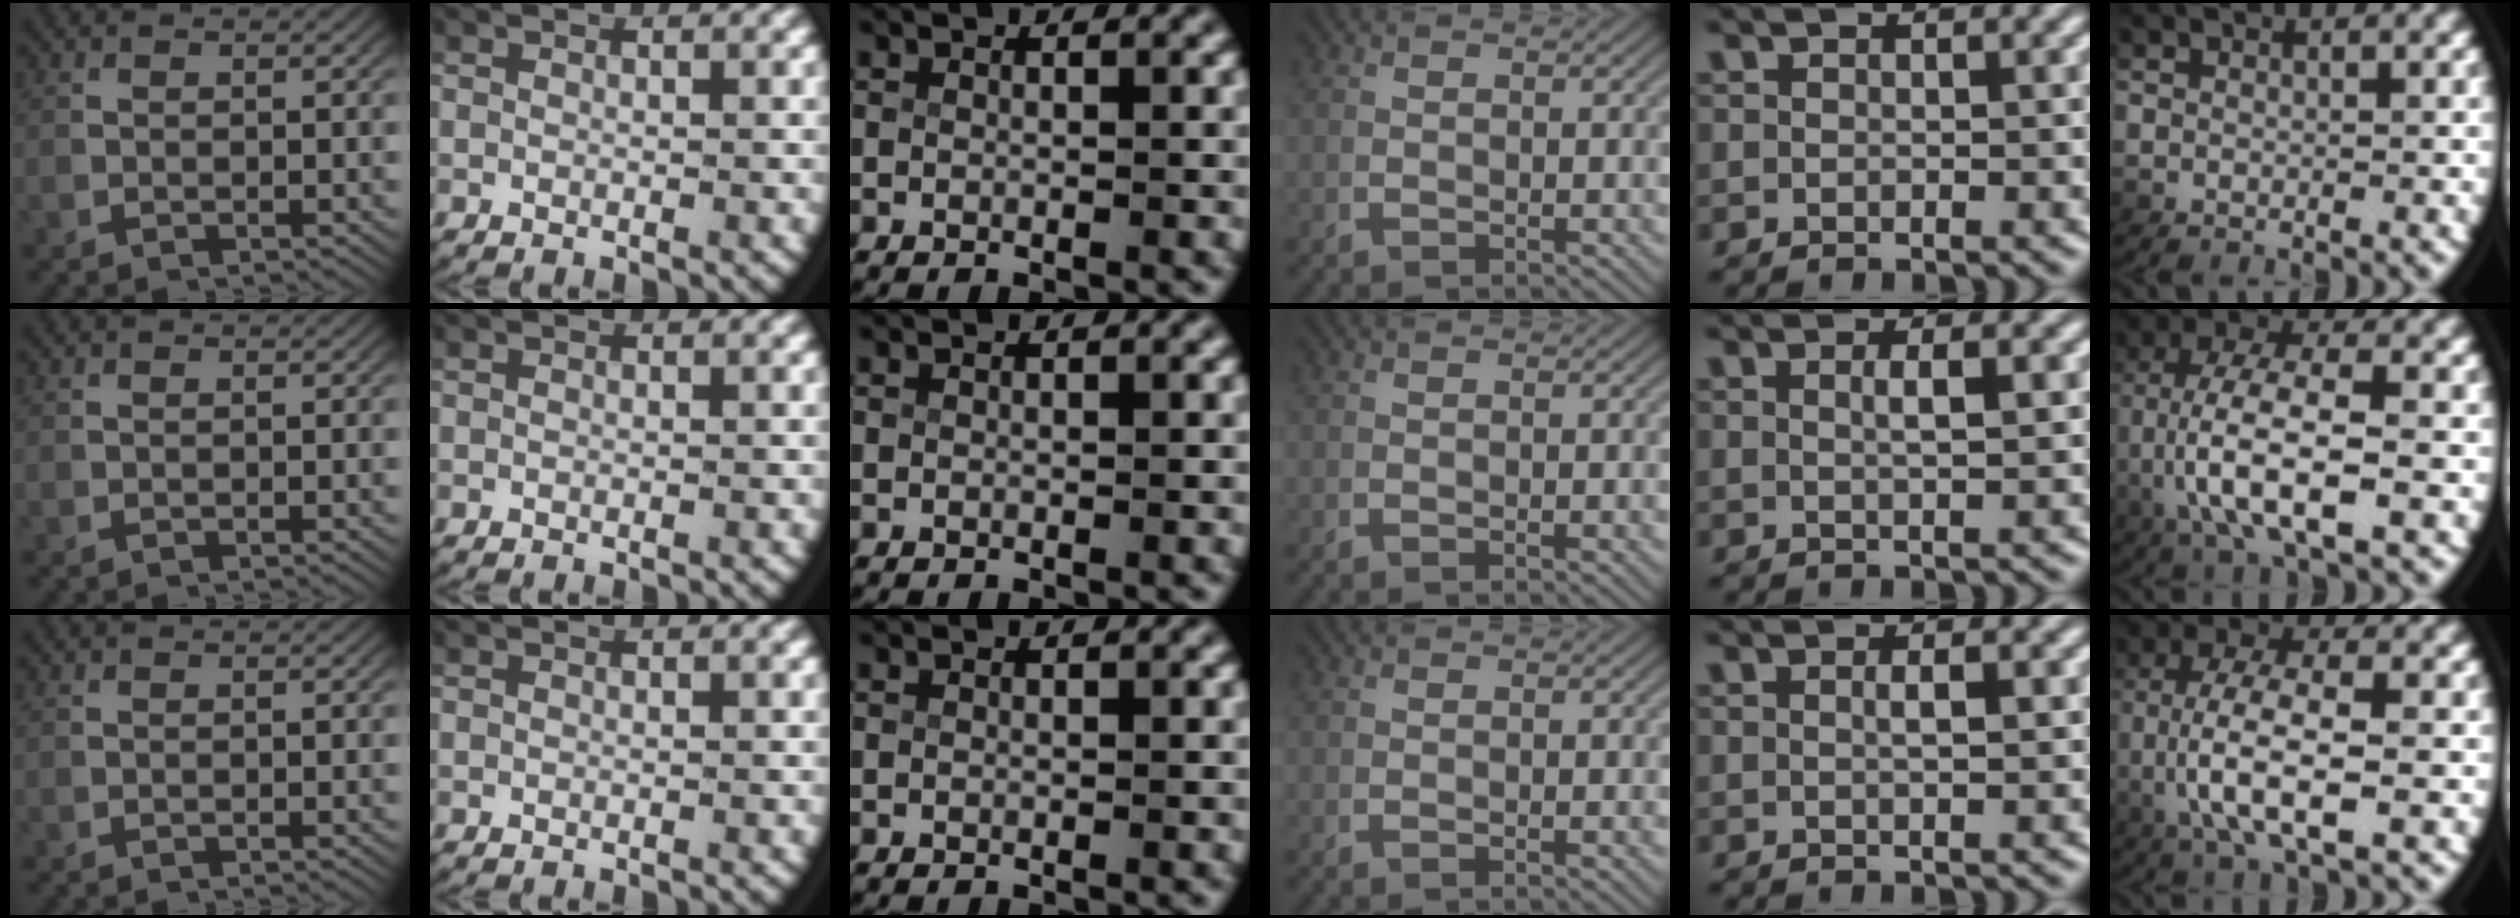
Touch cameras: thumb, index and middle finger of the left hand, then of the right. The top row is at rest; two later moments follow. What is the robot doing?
{"motion": "lift_and_place", "object": "ribbon"}